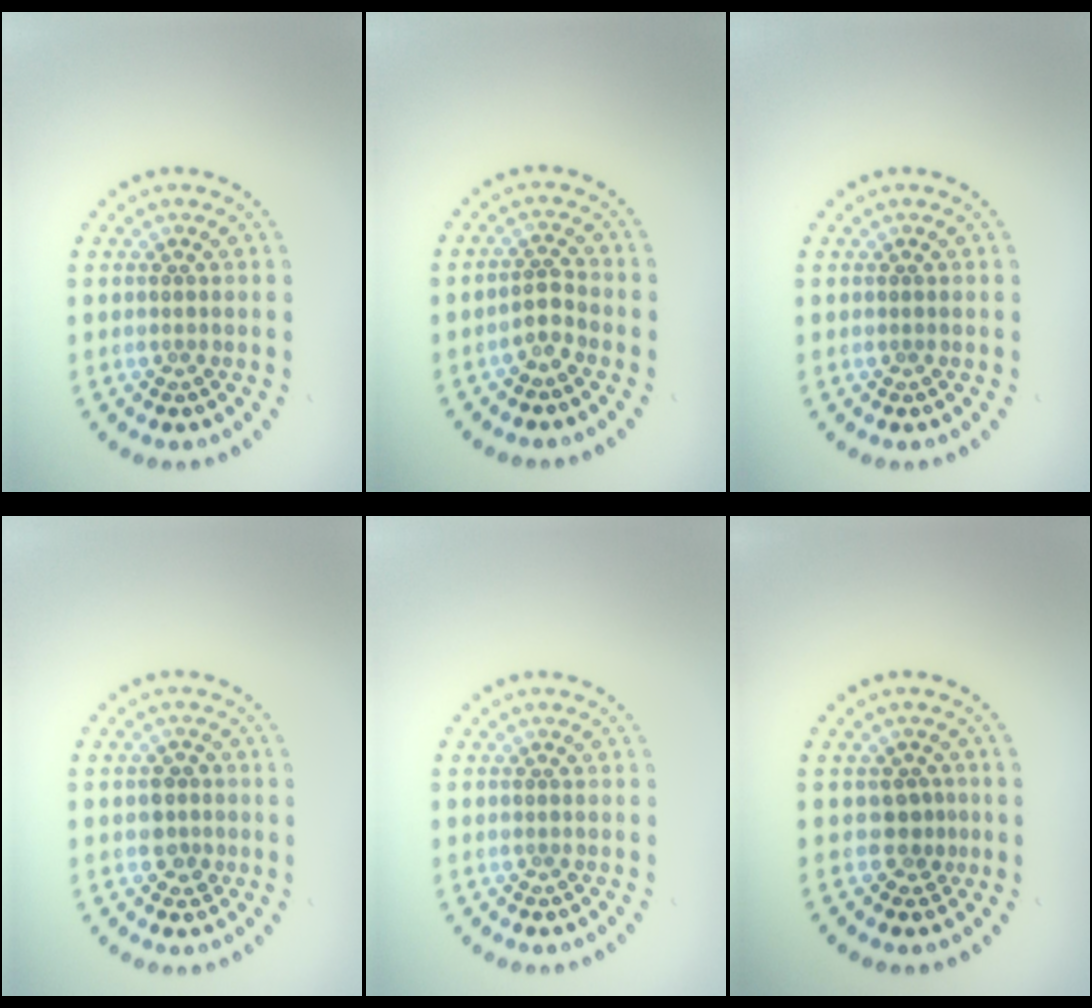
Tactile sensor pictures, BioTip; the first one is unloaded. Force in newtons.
{"total": 1.6, "press": 1.2, "slide": 1.0}
{"total": 0.0}
{"total": 1.8, "press": 1.8, "slide": 0.5}
{"total": 0.0}
{"total": 1.8, "press": 1.3, "slide": 1.3}